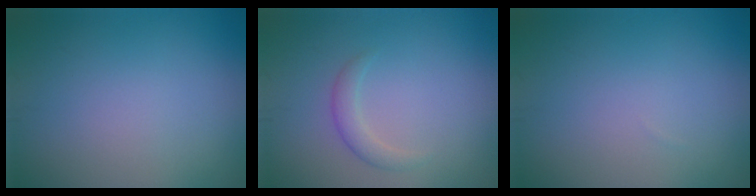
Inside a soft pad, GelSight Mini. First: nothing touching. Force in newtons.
{"total": 1.6, "press": 1.6, "slide": 0.2}
{"total": 0.0}